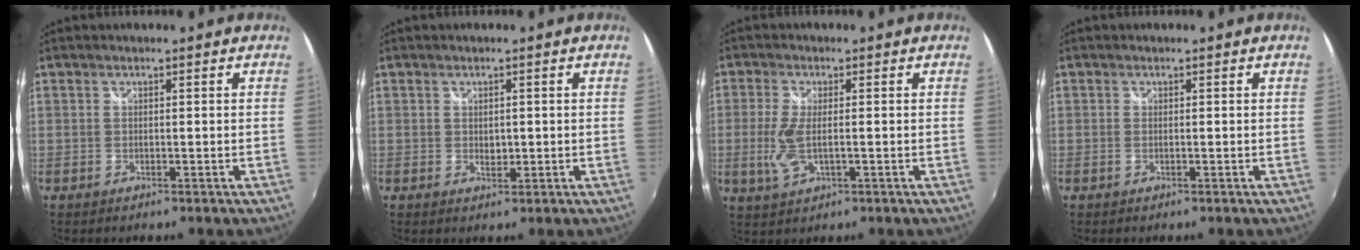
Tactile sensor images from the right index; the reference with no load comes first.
{"total": 1.5, "force": [0.1, 1.2, 0.9], "torque": [-0.013, -0.001, 0.003]}
{"total": 6.3, "force": [-1.1, 2.5, 5.7], "torque": [-0.127, -0.010, -0.020]}
{"total": 0.0}